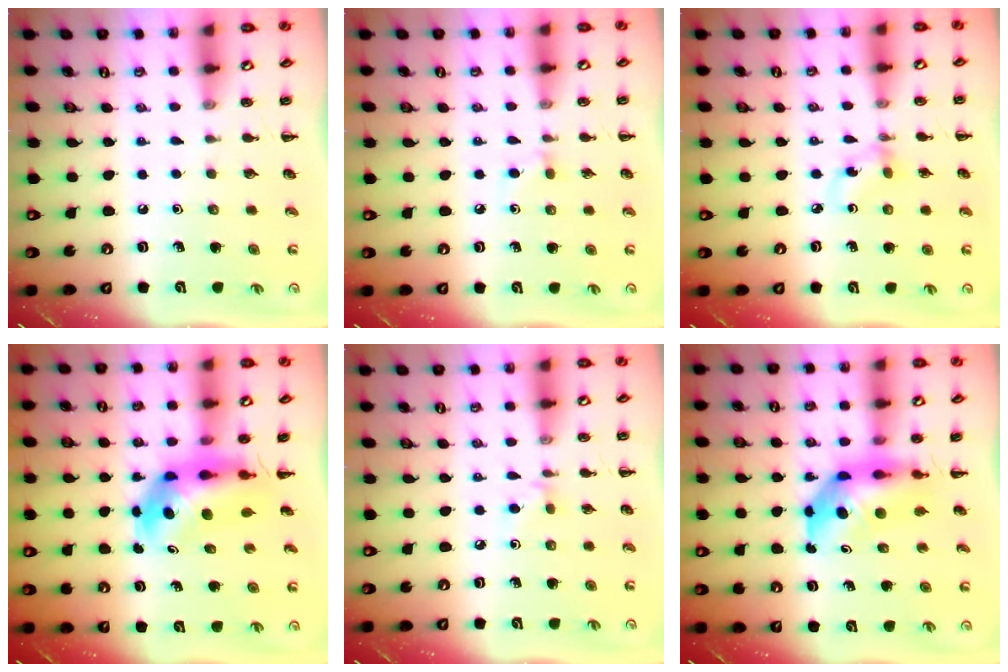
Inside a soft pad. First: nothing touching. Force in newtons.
{"total": 4.2, "press": 3.9, "slide": 1.7}
{"total": 3.4, "press": 3.3, "slide": 0.8}
{"total": 6.4, "press": 6.2, "slide": 1.7}
{"total": 3.8, "press": 3.5, "slide": 1.6}
{"total": 6.9, "press": 6.6, "slide": 1.9}